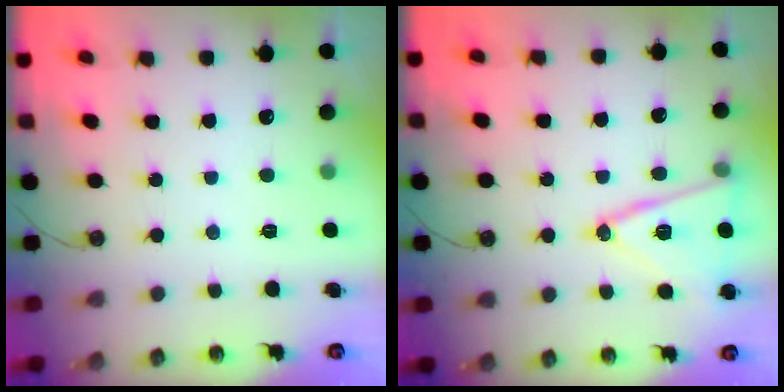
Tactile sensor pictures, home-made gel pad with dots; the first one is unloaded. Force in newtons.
{"total": 15.0, "press": 14.6, "slide": 3.4}